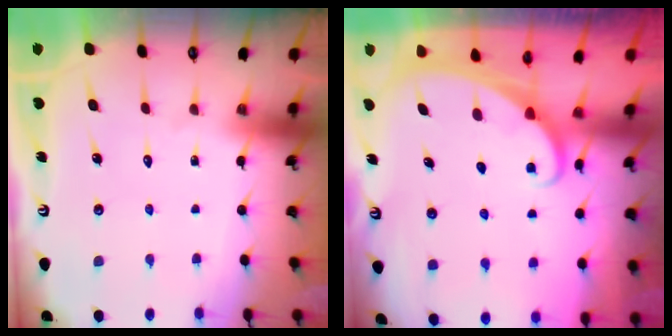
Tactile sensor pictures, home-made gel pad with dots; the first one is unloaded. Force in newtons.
{"total": 1.6, "press": 1.6, "slide": 0.1}